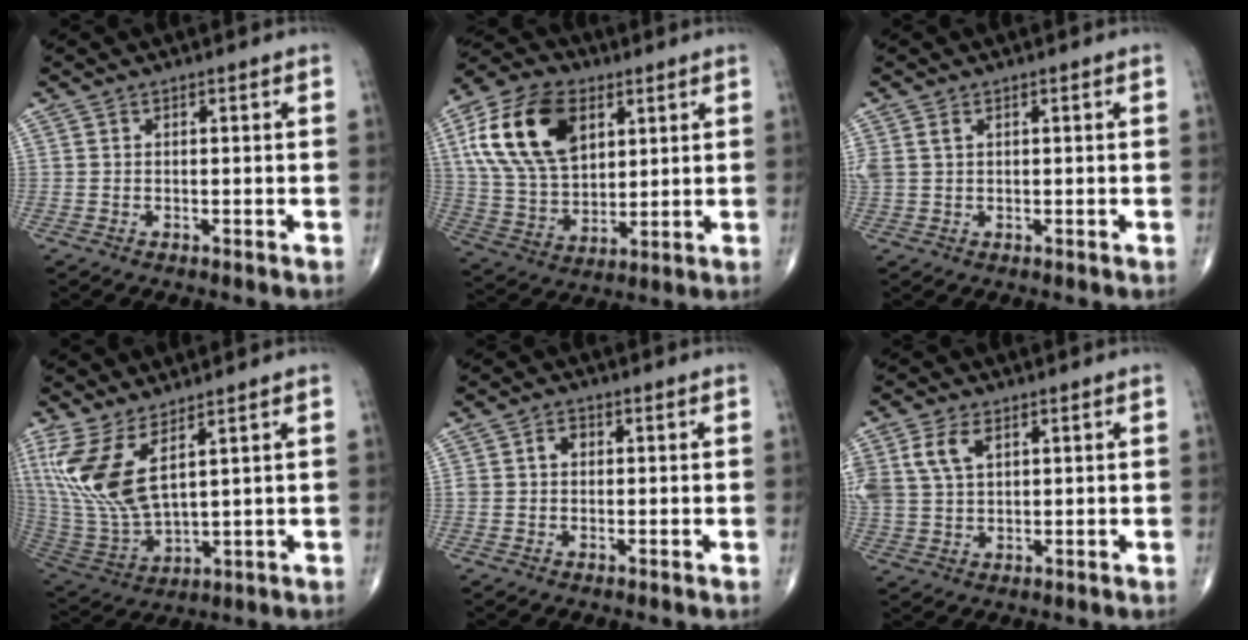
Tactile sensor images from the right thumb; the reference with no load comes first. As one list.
[{"total": 19.3, "force": [6.8, 11.9, 13.6], "torque": [-0.244, -0.011, 0.125]}, {"total": 2.8, "force": [1.1, 1.7, 2.0], "torque": [-0.063, 0.015, 0.032]}, {"total": 14.2, "force": [6.3, 5.3, 11.6], "torque": [-0.258, -0.038, 0.145]}, {"total": 2.4, "force": [0.3, 1.9, 1.5], "torque": [-0.018, 0.011, 0.005]}, {"total": 8.1, "force": [3.1, 4.9, 5.6], "torque": [-0.125, 0.003, 0.065]}]